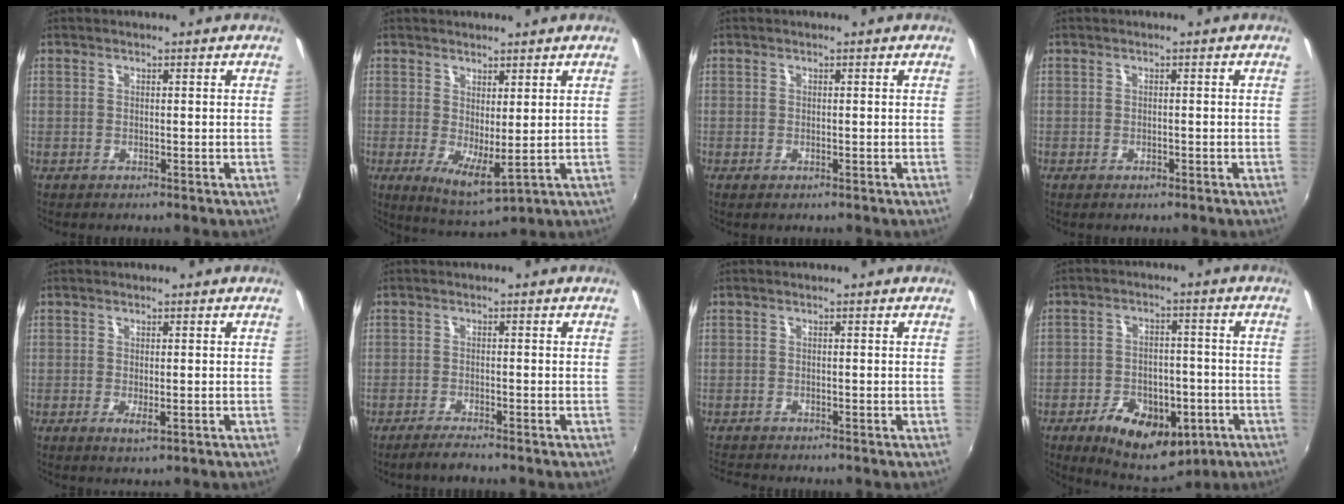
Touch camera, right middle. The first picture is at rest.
{"total": 6.1, "force": [0.9, 1.9, 5.7], "torque": [-0.090, -0.016, 0.024]}
{"total": 0.7, "force": [-0.4, 0.1, 0.6], "torque": [-0.010, -0.002, -0.006]}
{"total": 1.0, "force": [-0.7, 0.4, 0.6], "torque": [-0.011, -0.002, -0.011]}
{"total": 2.2, "force": [-0.6, 0.6, 2.0], "torque": [-0.037, -0.007, -0.007]}
{"total": 2.9, "force": [-2.5, -0.2, 1.5], "torque": [-0.043, -0.010, -0.050]}
{"total": 3.0, "force": [-2.9, 0.2, 0.9], "torque": [-0.026, -0.022, -0.055]}
{"total": 15.6, "force": [-7.8, 8.9, 10.2], "torque": [-0.197, -0.006, -0.100]}